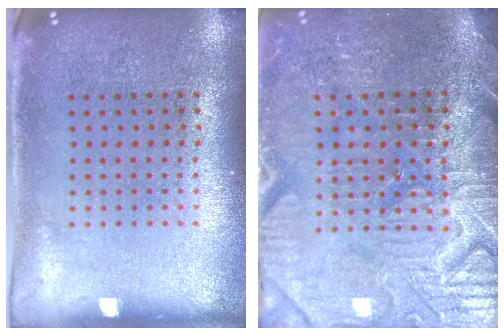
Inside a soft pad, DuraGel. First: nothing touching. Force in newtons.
{"total": 3.9, "press": 3.8, "slide": 1.1}